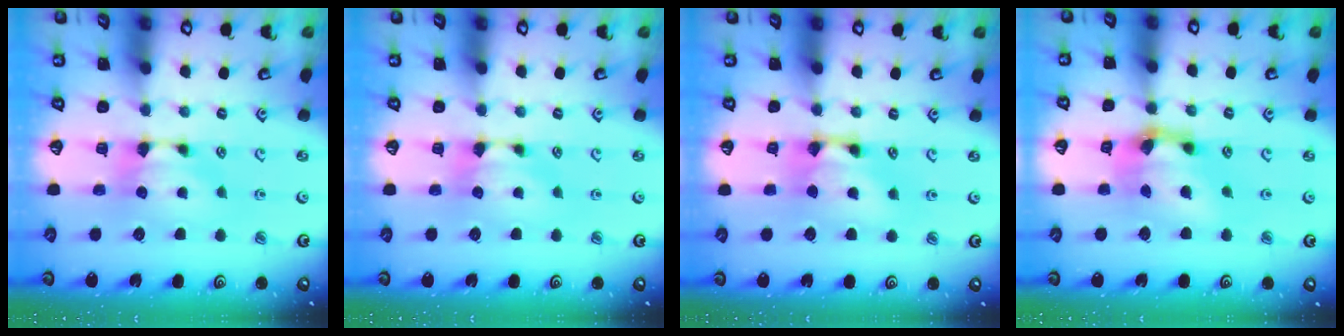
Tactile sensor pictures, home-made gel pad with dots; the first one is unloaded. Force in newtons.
{"total": 0.0}
{"total": 2.7, "press": 2.7, "slide": 0.2}
{"total": 5.8, "press": 5.4, "slide": 2.1}